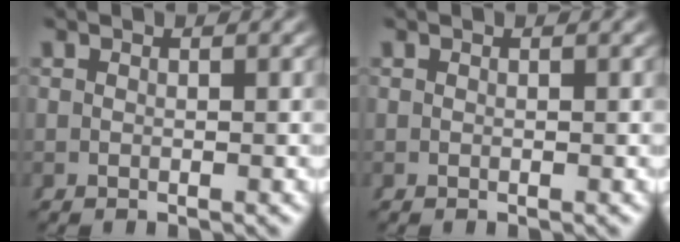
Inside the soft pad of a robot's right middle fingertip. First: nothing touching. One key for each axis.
{"total": 0.0}